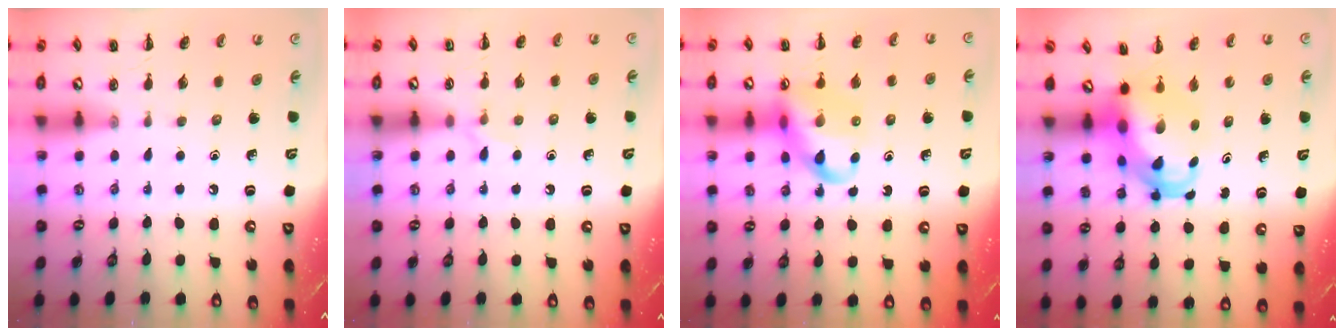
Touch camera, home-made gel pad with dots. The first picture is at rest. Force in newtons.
{"total": 5.6, "press": 5.3, "slide": 1.8}
{"total": 13.2, "press": 12.8, "slide": 3.3}
{"total": 6.8, "press": 6.7, "slide": 1.1}